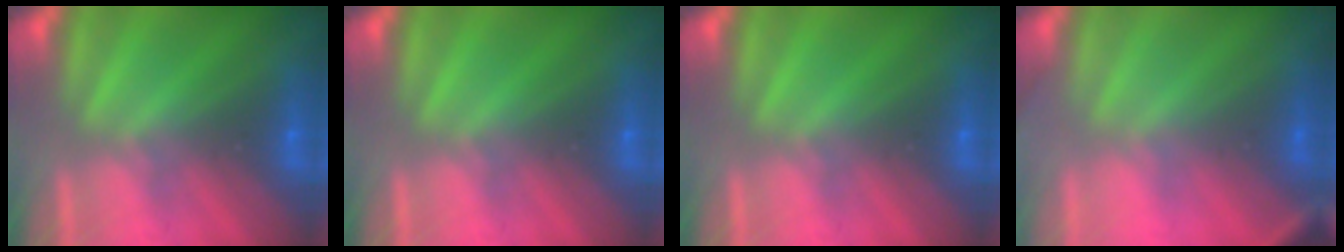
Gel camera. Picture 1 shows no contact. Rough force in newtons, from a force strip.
{"total": 0.0}
{"total": 0.0}
{"total": 2.7}